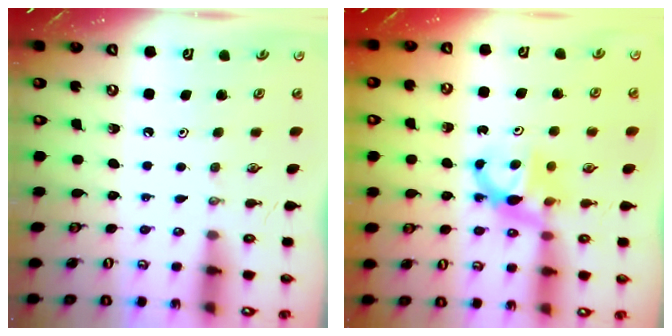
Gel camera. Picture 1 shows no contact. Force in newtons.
{"total": 7.1, "press": 7.0, "slide": 0.3}